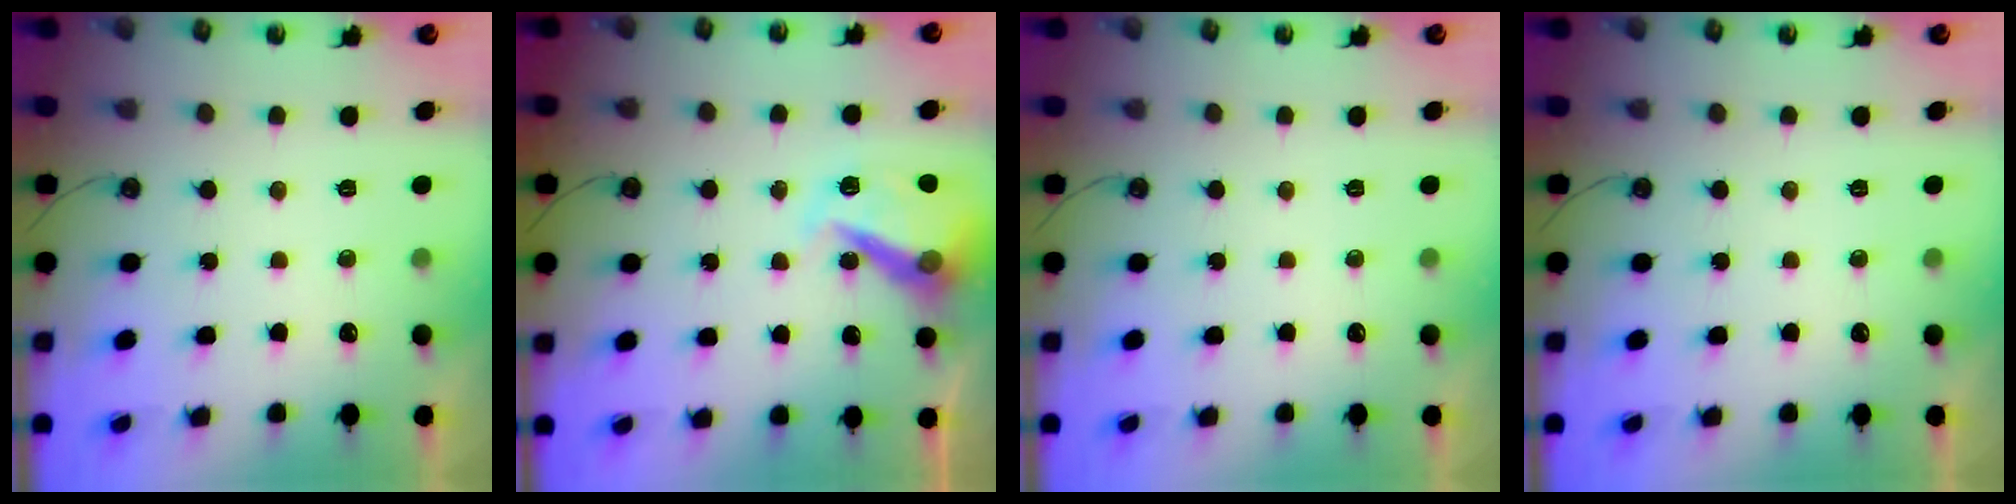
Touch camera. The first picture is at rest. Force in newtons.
{"total": 16.2, "press": 16.2, "slide": 0.3}
{"total": 0.0}
{"total": 0.0}